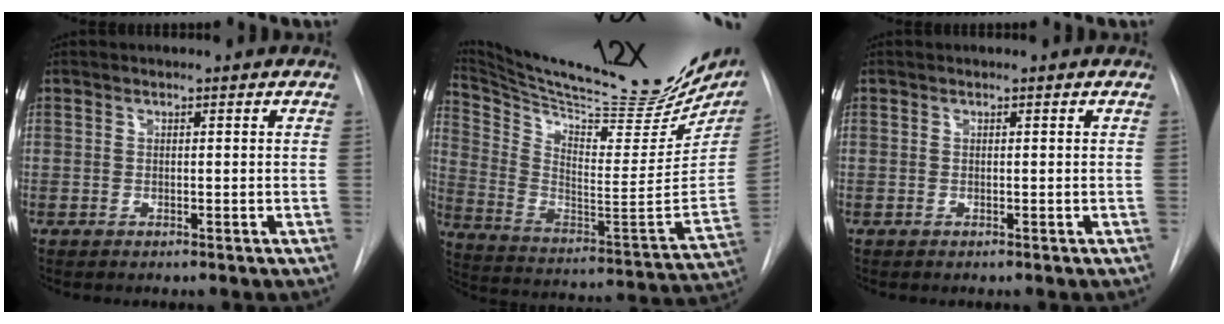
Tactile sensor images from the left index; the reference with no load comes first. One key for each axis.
{"total": 31.9, "fx": 26.6, "fy": 5.6, "fz": 16.6, "tx": -0.263, "ty": -0.067, "tz": 0.373}
{"total": 0.0}